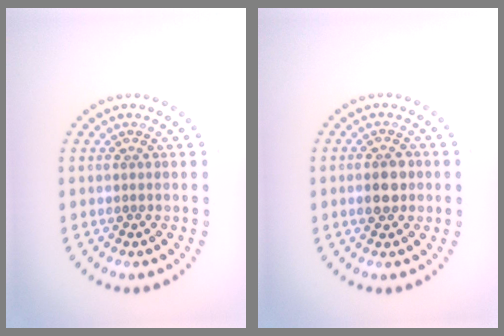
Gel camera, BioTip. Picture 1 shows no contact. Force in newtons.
{"total": 2.2, "press": 2.2, "slide": 0.0}